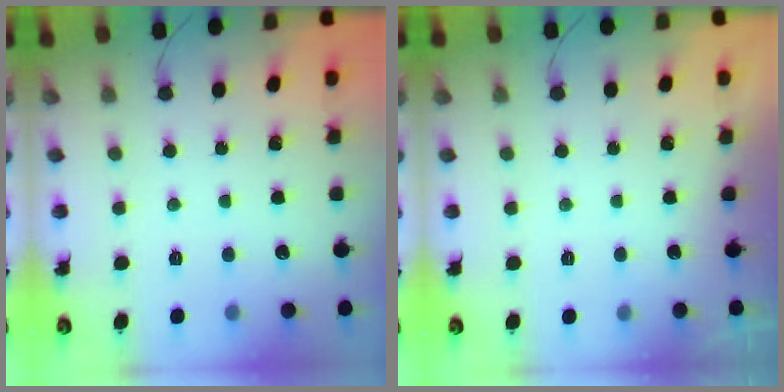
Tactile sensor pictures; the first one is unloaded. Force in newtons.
{"total": 0.0}